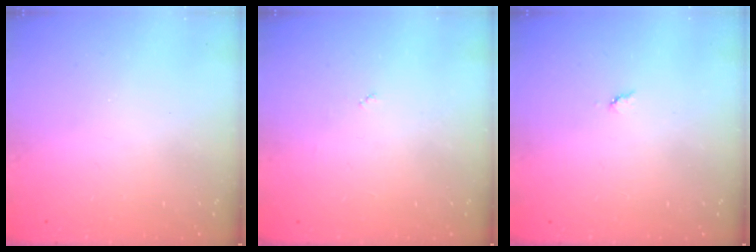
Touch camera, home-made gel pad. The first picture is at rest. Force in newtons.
{"total": 2.7, "press": 2.7, "slide": 0.4}
{"total": 3.9, "press": 3.8, "slide": 0.5}